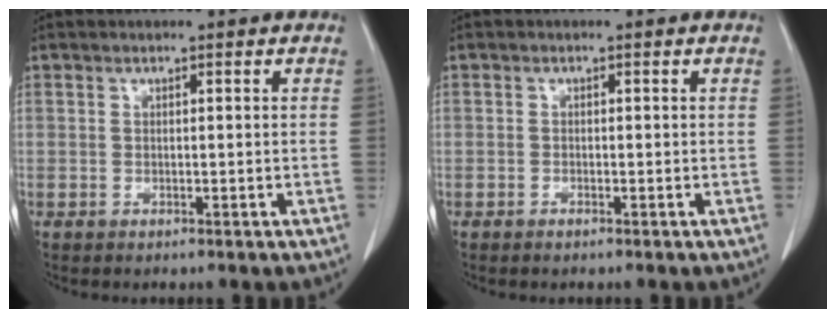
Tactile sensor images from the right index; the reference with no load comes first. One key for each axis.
{"total": 0.5, "fx": -0.5, "fy": 0.2, "fz": 0.2, "tx": -0.005, "ty": -0.001, "tz": -0.007}